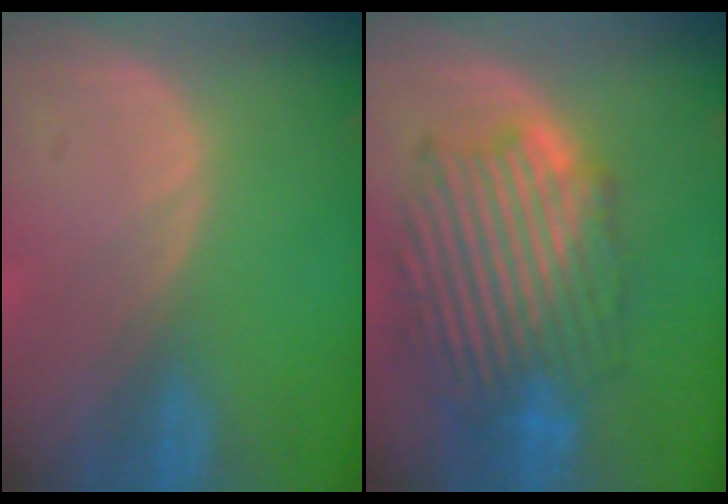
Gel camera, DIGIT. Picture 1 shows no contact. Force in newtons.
{"total": 11.7, "press": 11.7, "slide": 0.8}